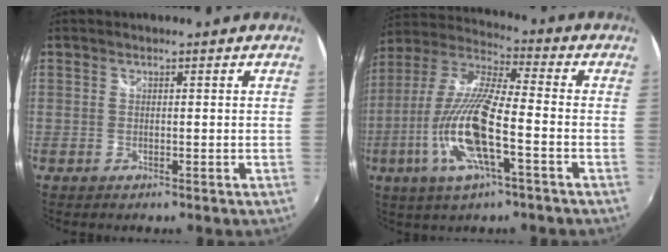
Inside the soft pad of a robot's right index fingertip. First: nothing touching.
{"total": 16.8, "force": [-5.7, 3.4, 15.4], "torque": [-0.318, -0.018, -0.115]}